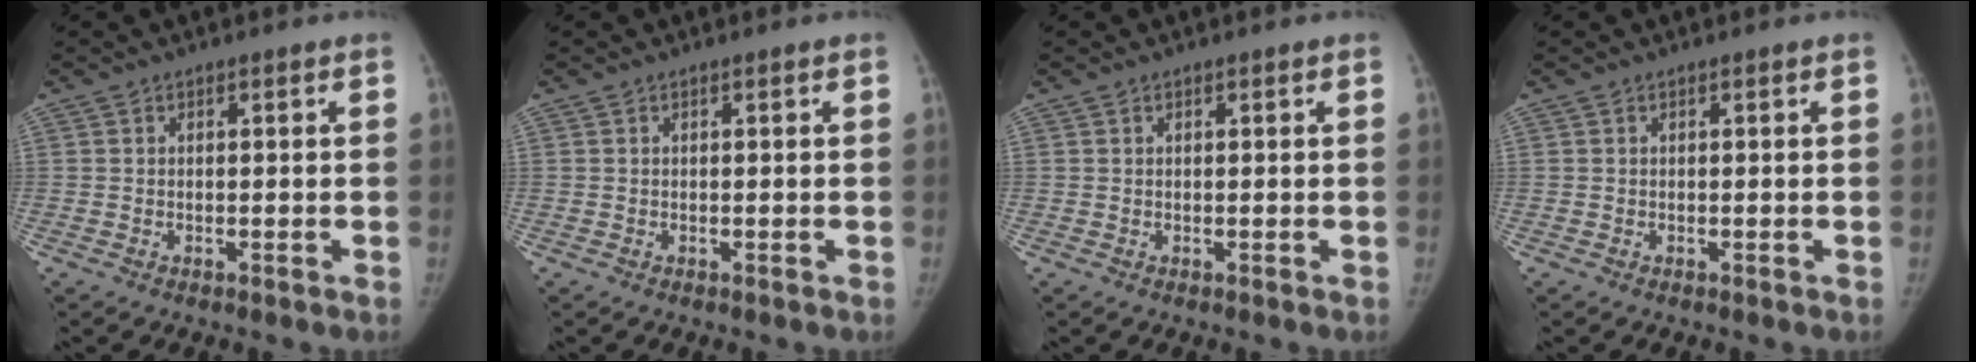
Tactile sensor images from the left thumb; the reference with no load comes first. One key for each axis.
{"total": 0.0}
{"total": 0.0}
{"total": 0.0}